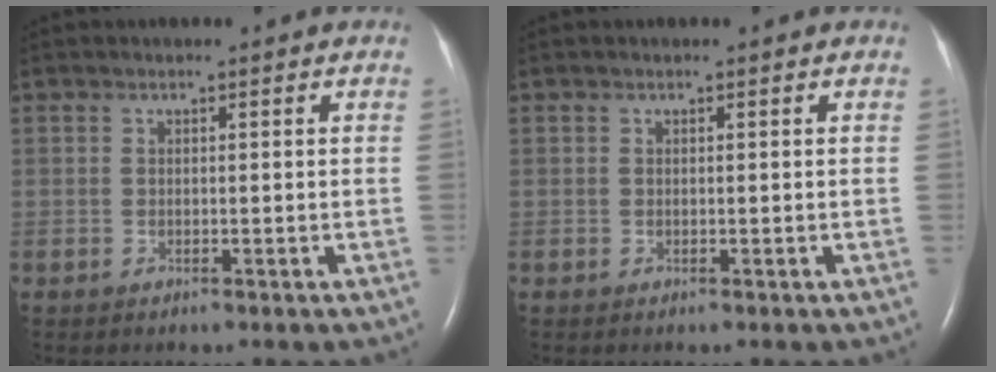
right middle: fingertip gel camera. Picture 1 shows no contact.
{"total": 0.0}